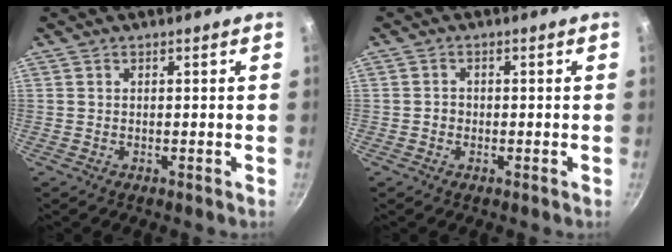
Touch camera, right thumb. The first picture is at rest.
{"total": 1.4, "force": [-0.5, 1.3, 0.4], "torque": [0.000, 0.003, -0.009]}